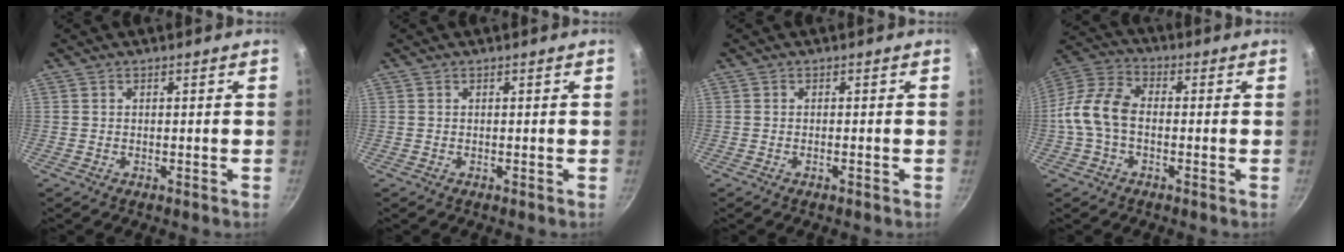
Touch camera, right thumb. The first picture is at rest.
{"total": 0.0}
{"total": 0.6, "force": [-0.4, 0.1, 0.5], "torque": [-0.014, 0.005, -0.010]}
{"total": 10.1, "force": [-1.4, 6.5, 7.6], "torque": [-0.145, 0.034, -0.046]}